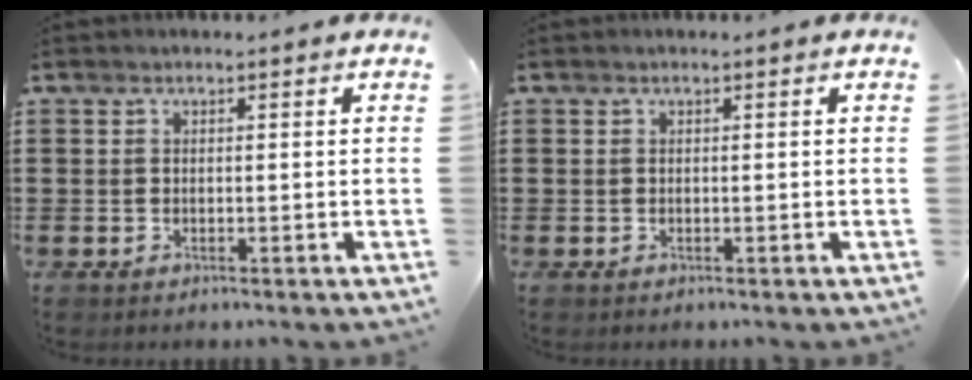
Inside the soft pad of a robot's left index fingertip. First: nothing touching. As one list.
[{"total": 0.0}]